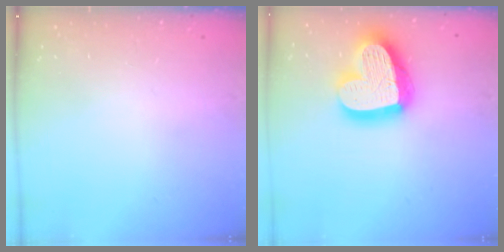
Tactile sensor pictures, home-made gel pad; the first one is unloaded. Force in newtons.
{"total": 24.3, "press": 24.2, "slide": 2.4}